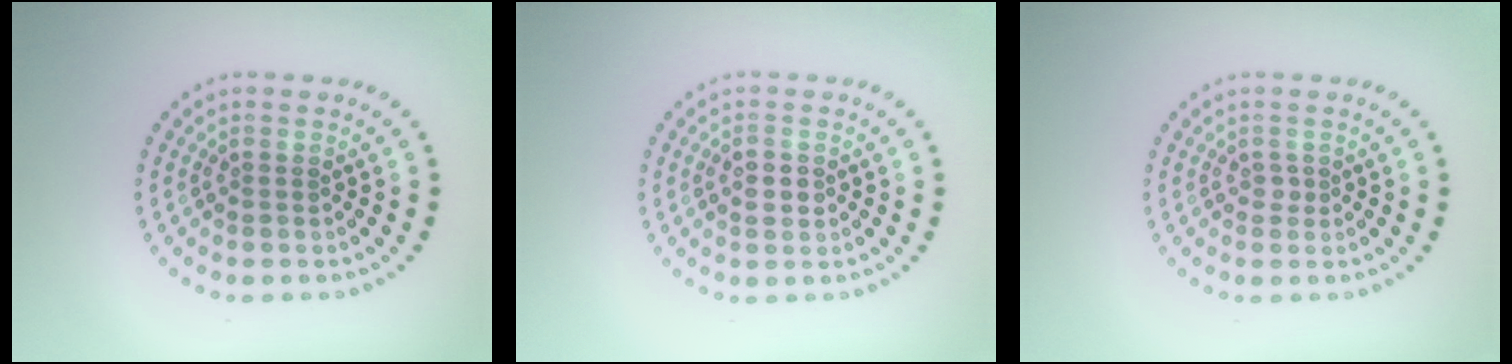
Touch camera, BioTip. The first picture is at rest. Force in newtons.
{"total": 1.5, "press": 1.5, "slide": 0.1}
{"total": 0.6, "press": 0.6, "slide": 0.3}